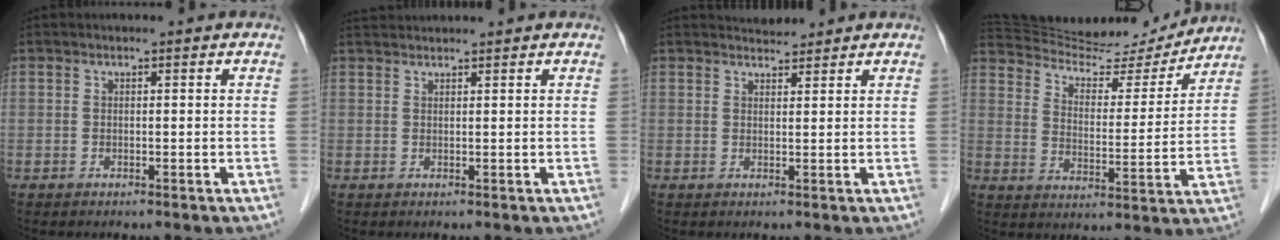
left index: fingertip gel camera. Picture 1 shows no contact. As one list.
[{"total": 2.7, "force": [2.6, -0.3, 0.5], "torque": [-0.007, 0.025, 0.052]}, {"total": 2.1, "force": [2.1, 0.3, -0.1], "torque": [-0.005, 0.007, 0.037]}, {"total": 19.5, "force": [18.5, 3.7, 4.7], "torque": [-0.083, -0.014, 0.272]}]